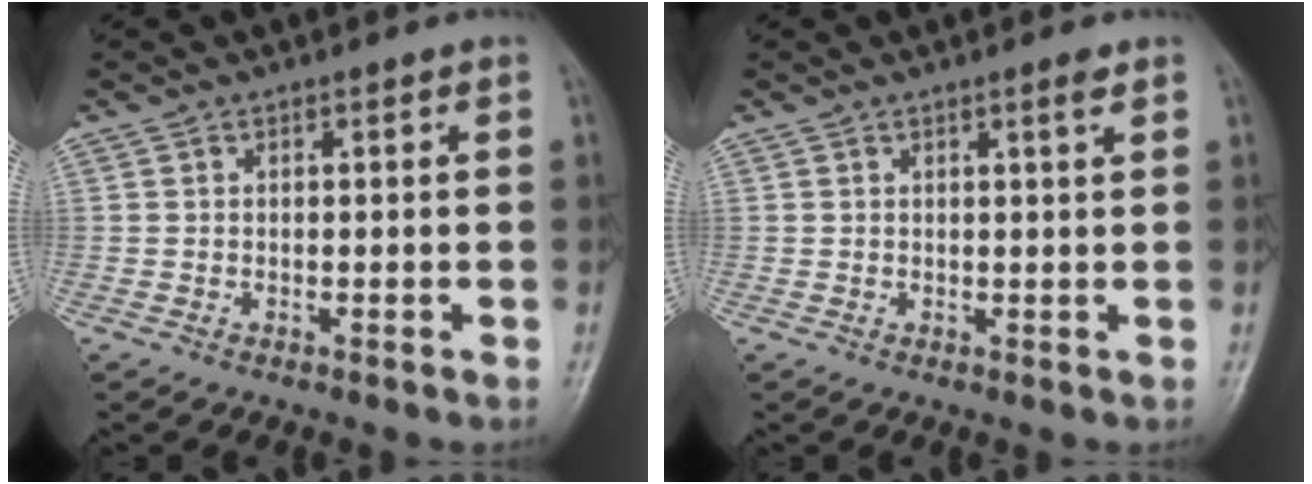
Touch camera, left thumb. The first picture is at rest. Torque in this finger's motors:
{"motor_torque": [-0.09, -0.03, 0.02, 0.10, -0.02]}